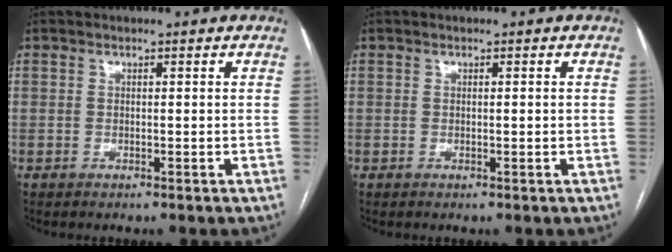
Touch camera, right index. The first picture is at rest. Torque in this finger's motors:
{"motor_torque": [0.02, 0.09, -0.03, 0.00]}